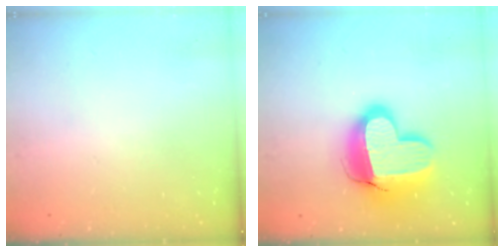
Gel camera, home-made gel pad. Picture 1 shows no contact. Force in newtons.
{"total": 18.3, "press": 18.3, "slide": 1.4}